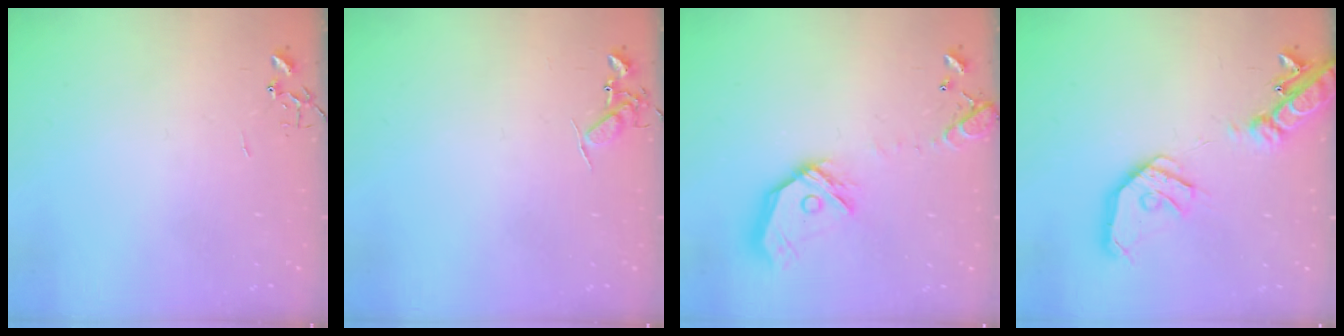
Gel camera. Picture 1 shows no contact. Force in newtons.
{"total": 7.2, "press": 7.2, "slide": 0.9}
{"total": 16.5, "press": 16.3, "slide": 2.4}
{"total": 18.8, "press": 18.6, "slide": 3.0}